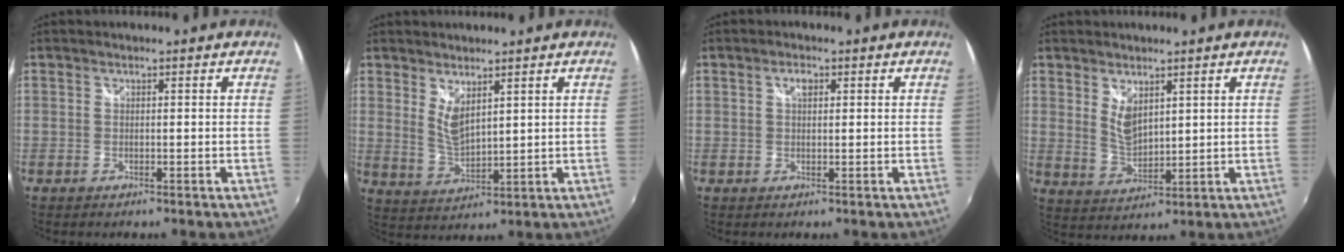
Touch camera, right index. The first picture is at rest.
{"total": 5.0, "force": [2.9, 1.9, 3.6], "torque": [-0.063, -0.011, 0.057]}
{"total": 1.9, "force": [0.7, 1.0, 1.5], "torque": [-0.024, 0.005, 0.010]}
{"total": 5.1, "force": [2.8, 2.5, 3.4], "torque": [-0.057, -0.009, 0.055]}